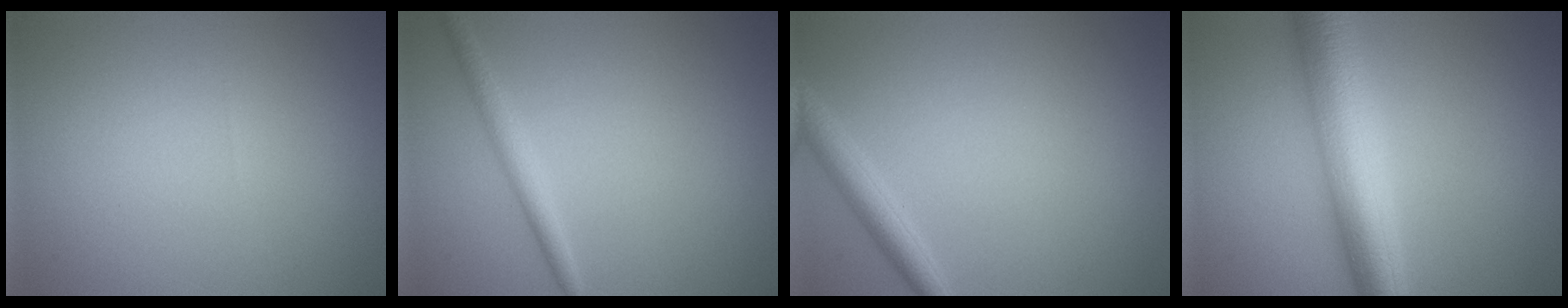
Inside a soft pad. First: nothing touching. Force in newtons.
{"total": 1.9, "press": 1.9, "slide": 0.2}
{"total": 2.1, "press": 2.1, "slide": 0.1}
{"total": 7.6, "press": 7.6, "slide": 0.0}